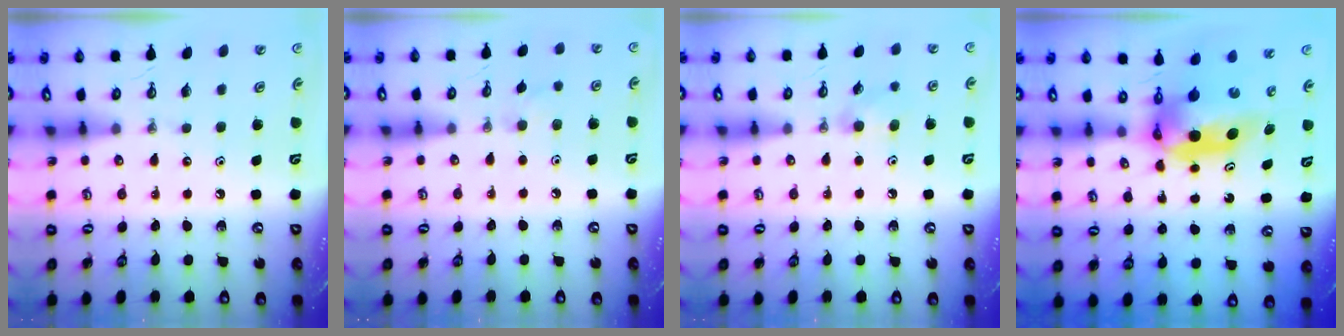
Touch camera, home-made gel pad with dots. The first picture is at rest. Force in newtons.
{"total": 5.8, "press": 5.7, "slide": 1.0}
{"total": 7.1, "press": 6.9, "slide": 1.7}
{"total": 6.4, "press": 6.4, "slide": 0.5}